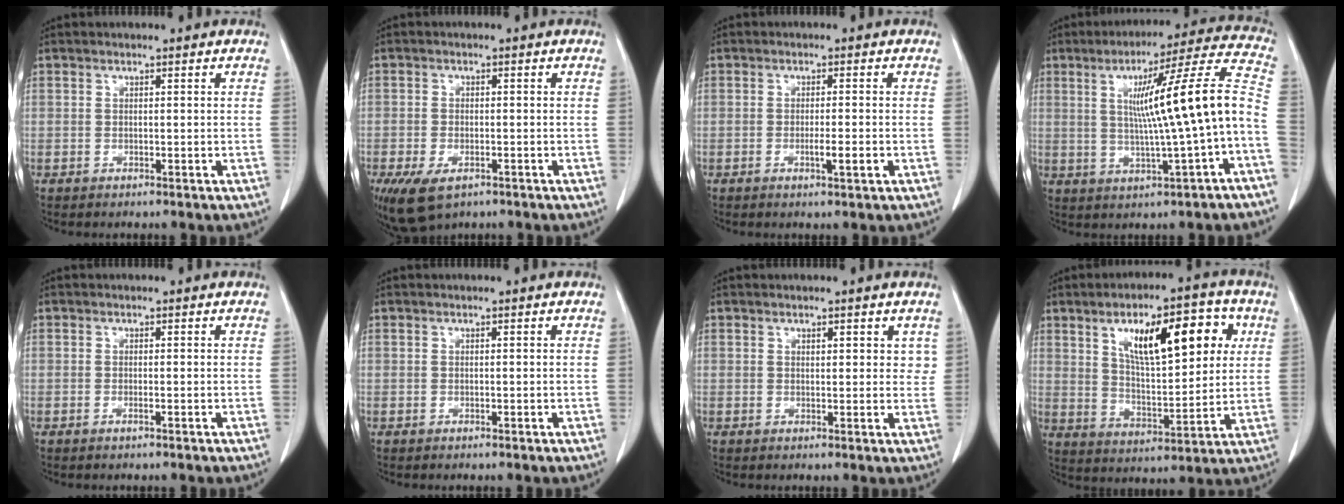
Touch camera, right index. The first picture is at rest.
{"total": 6.9, "force": [-4.0, 3.6, 4.3], "torque": [-0.081, -0.011, -0.061]}
{"total": 2.8, "force": [-0.9, 0.1, 2.6], "torque": [-0.044, -0.004, -0.014]}
{"total": 15.0, "force": [-0.4, -0.7, 15.0], "torque": [-0.215, 0.022, -0.006]}
{"total": 0.6, "force": [-0.3, 0.0, 0.5], "torque": [-0.011, -0.001, -0.004]}
{"total": 0.0}
{"total": 2.8, "force": [1.5, 1.5, 1.8], "torque": [-0.014, -0.002, 0.018]}
{"total": 15.4, "force": [5.9, 5.2, 13.2], "torque": [-0.201, 0.020, 0.098]}